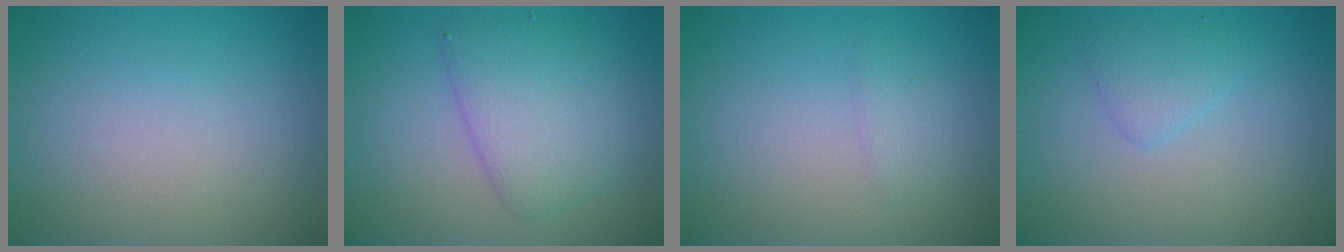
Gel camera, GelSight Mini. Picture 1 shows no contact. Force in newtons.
{"total": 5.0, "press": 5.0, "slide": 0.1}
{"total": 1.1, "press": 1.1, "slide": 0.1}
{"total": 1.6, "press": 1.6, "slide": 0.1}